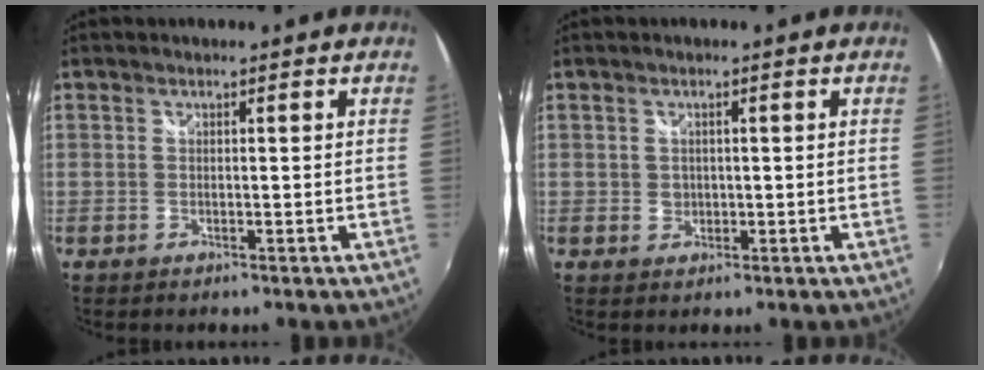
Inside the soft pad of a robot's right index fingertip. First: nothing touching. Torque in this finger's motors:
{"motor_torque": [-1.05, 1.07, 0.00, 0.02]}